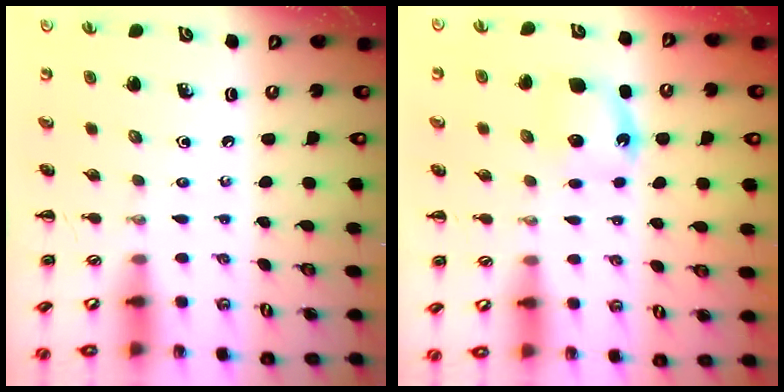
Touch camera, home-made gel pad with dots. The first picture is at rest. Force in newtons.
{"total": 5.6, "press": 5.3, "slide": 1.8}